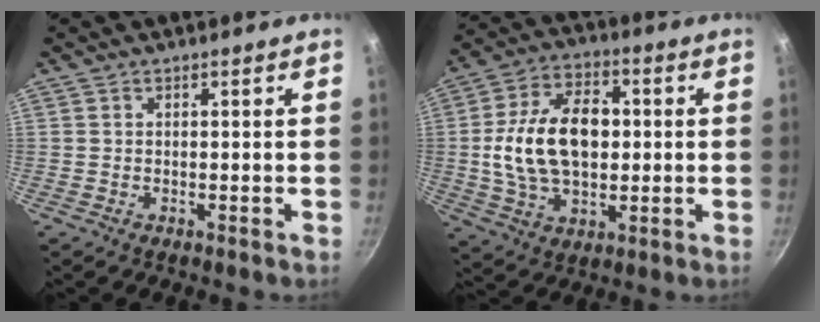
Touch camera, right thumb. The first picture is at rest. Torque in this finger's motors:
{"motor_torque": [0.64, 1.70, 1.30, -0.79, 0.45]}